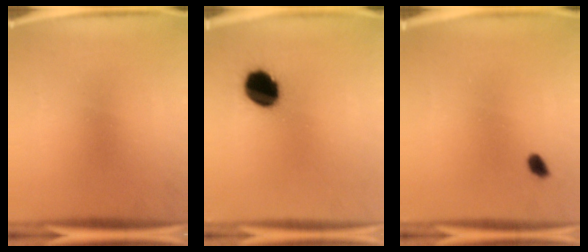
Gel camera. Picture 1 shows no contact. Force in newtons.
{"total": 11.8}
{"total": 1.5}